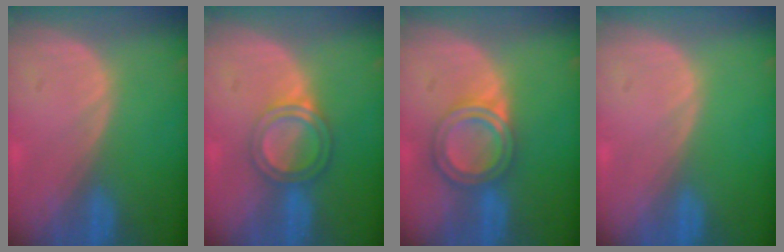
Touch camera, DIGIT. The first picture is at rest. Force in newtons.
{"total": 5.2, "press": 4.7, "slide": 2.2}
{"total": 6.1, "press": 5.5, "slide": 2.8}
{"total": 0.0}